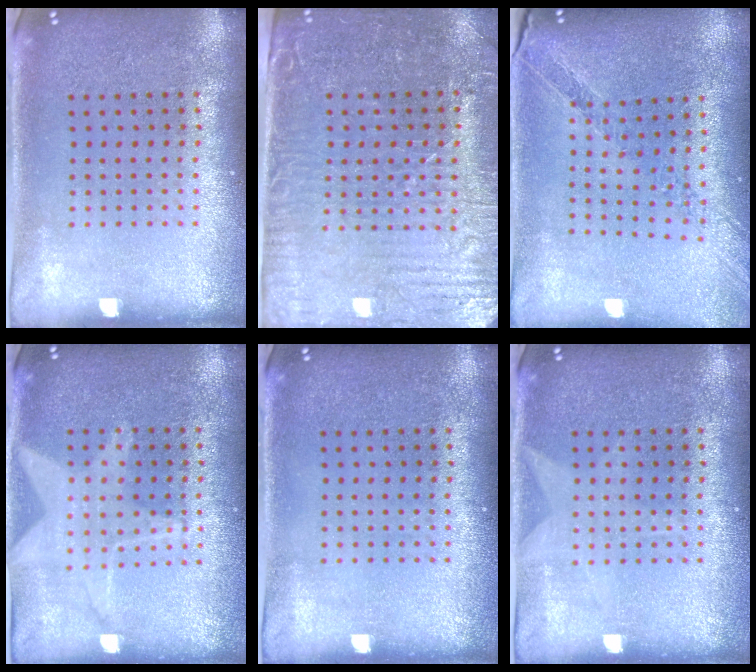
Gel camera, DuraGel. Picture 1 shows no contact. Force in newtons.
{"total": 3.5, "press": 3.3, "slide": 1.3}
{"total": 0.9, "press": 0.9, "slide": 0.3}
{"total": 1.3, "press": 1.2, "slide": 0.3}
{"total": 0.0}
{"total": 0.9, "press": 0.9, "slide": 0.2}